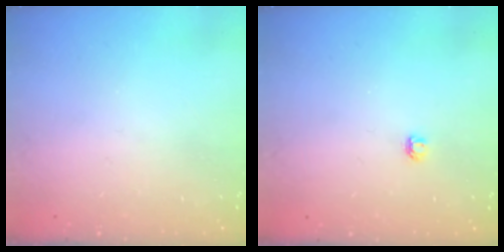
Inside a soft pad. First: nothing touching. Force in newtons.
{"total": 3.2, "press": 3.2, "slide": 0.4}